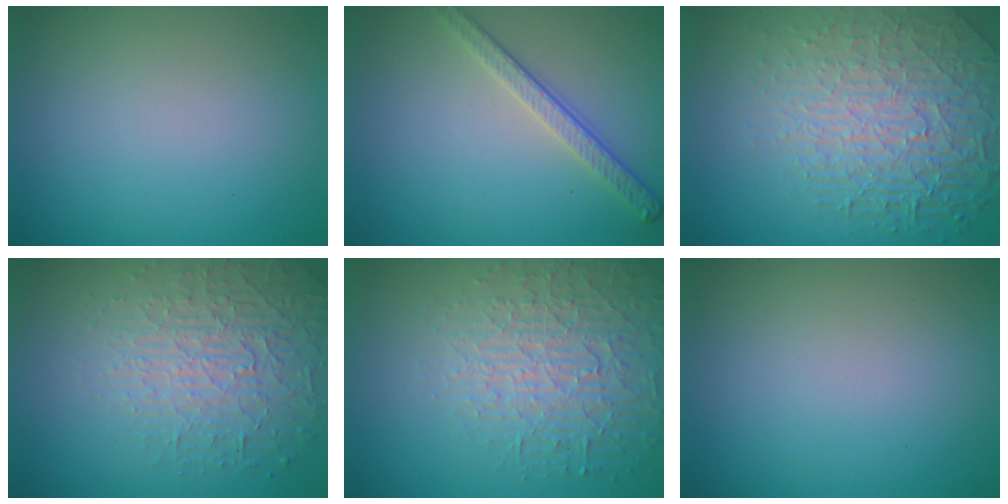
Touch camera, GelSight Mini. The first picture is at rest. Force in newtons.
{"total": 2.8, "press": 2.5, "slide": 1.2}
{"total": 8.7, "press": 5.9, "slide": 6.4}
{"total": 5.1, "press": 4.3, "slide": 2.6}
{"total": 4.4, "press": 4.3, "slide": 1.2}
{"total": 0.0}